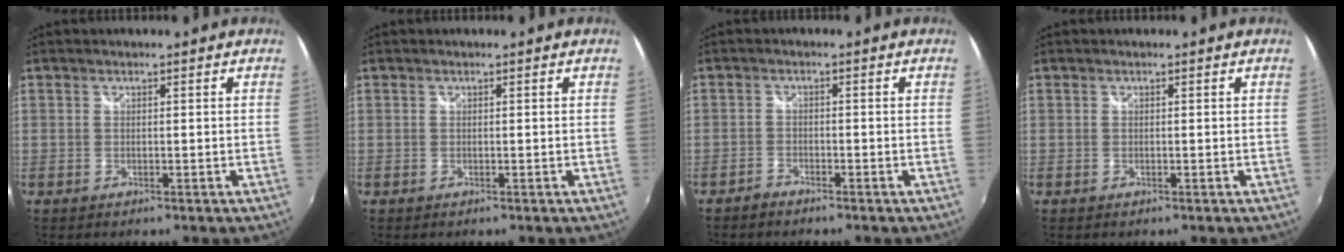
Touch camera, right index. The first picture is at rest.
{"total": 0.0}
{"total": 1.9, "force": [-1.8, 0.5, 0.2], "torque": [-0.013, -0.001, -0.037]}
{"total": 0.0}